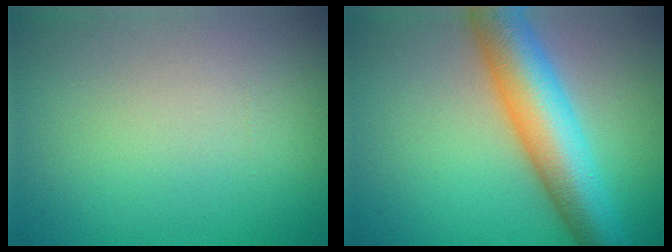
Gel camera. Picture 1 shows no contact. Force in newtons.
{"total": 9.1, "press": 9.1, "slide": 0.3}